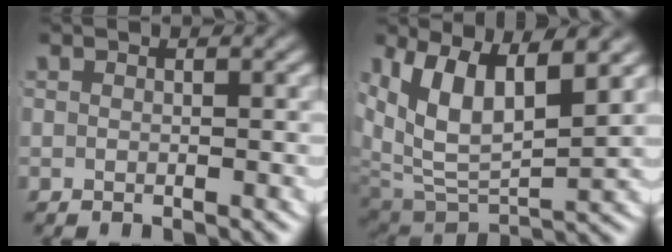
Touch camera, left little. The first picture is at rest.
{"total": 9.1, "force": [2.0, 6.2, 6.3], "torque": [-0.143, -0.016, 0.042]}